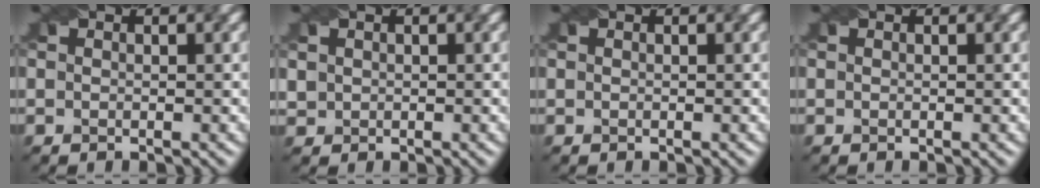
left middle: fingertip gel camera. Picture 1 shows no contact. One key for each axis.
{"total": 1.0, "fx": 0.3, "fy": 0.9, "fz": 0.1, "tx": -0.014, "ty": 0.006, "tz": 0.024}
{"total": 0.0}
{"total": 0.0}